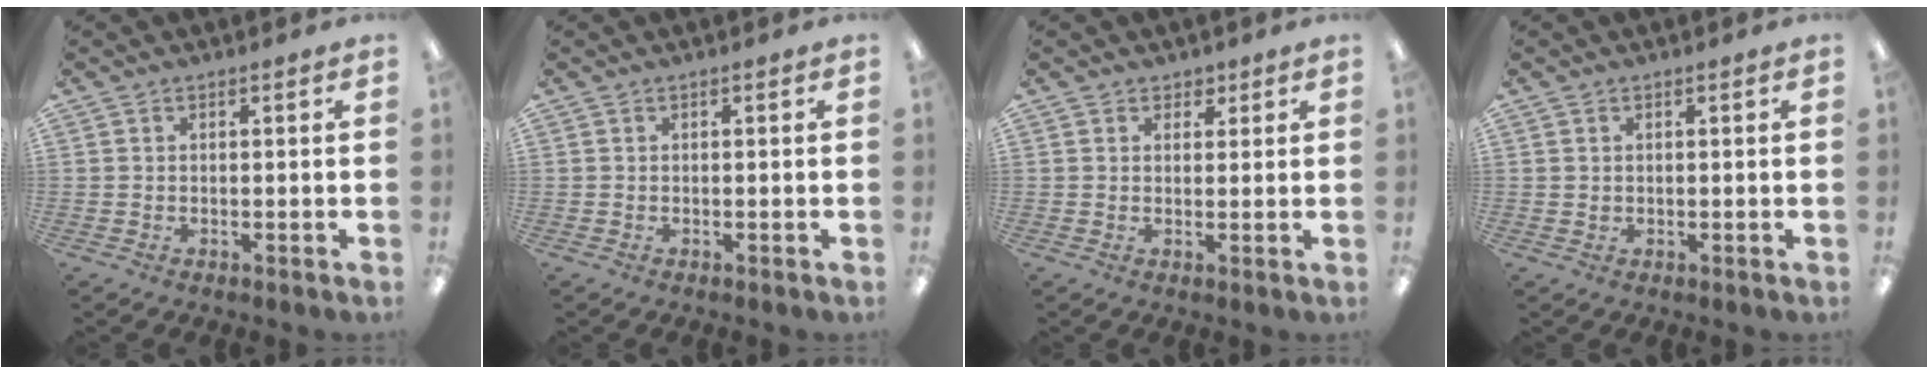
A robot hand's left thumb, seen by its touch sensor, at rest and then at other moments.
{"total": 0.0}
{"total": 2.4, "force": [1.4, 1.8, 0.3], "torque": [0.008, -0.003, 0.023]}
{"total": 0.8, "force": [0.3, 0.7, 0.0], "torque": [-0.002, 0.003, 0.006]}